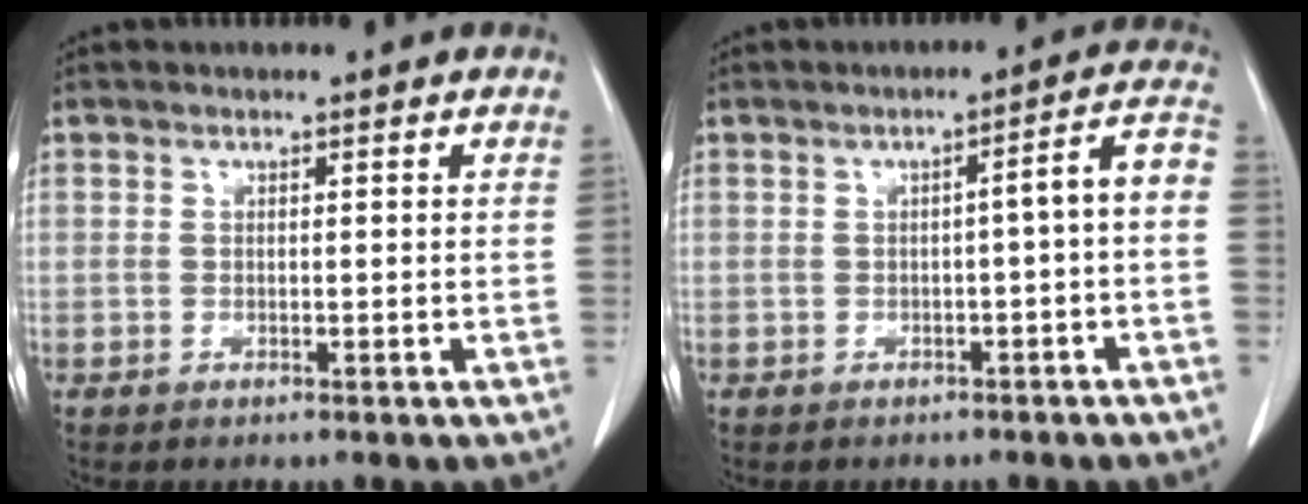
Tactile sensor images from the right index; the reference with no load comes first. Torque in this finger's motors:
{"motor_torque": [0.55, -0.31, 0.18, 0.06]}